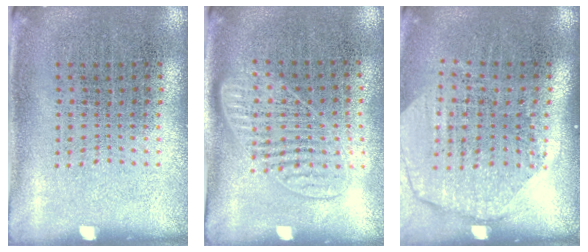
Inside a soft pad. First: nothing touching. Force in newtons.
{"total": 1.2, "press": 1.1, "slide": 0.4}
{"total": 1.9, "press": 1.6, "slide": 1.0}